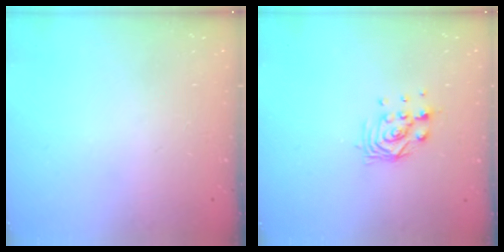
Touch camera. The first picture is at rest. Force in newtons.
{"total": 6.6, "press": 6.5, "slide": 0.5}